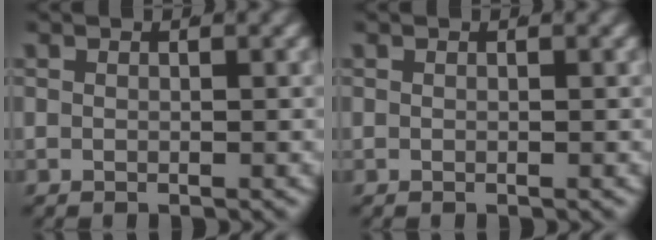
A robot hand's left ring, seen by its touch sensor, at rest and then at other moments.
{"total": 0.0}